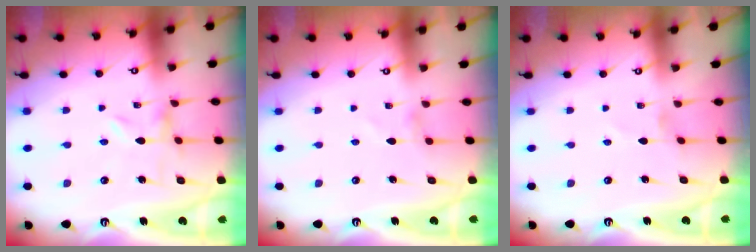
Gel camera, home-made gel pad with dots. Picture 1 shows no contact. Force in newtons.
{"total": 0.6, "press": 0.6, "slide": 0.1}
{"total": 0.0}